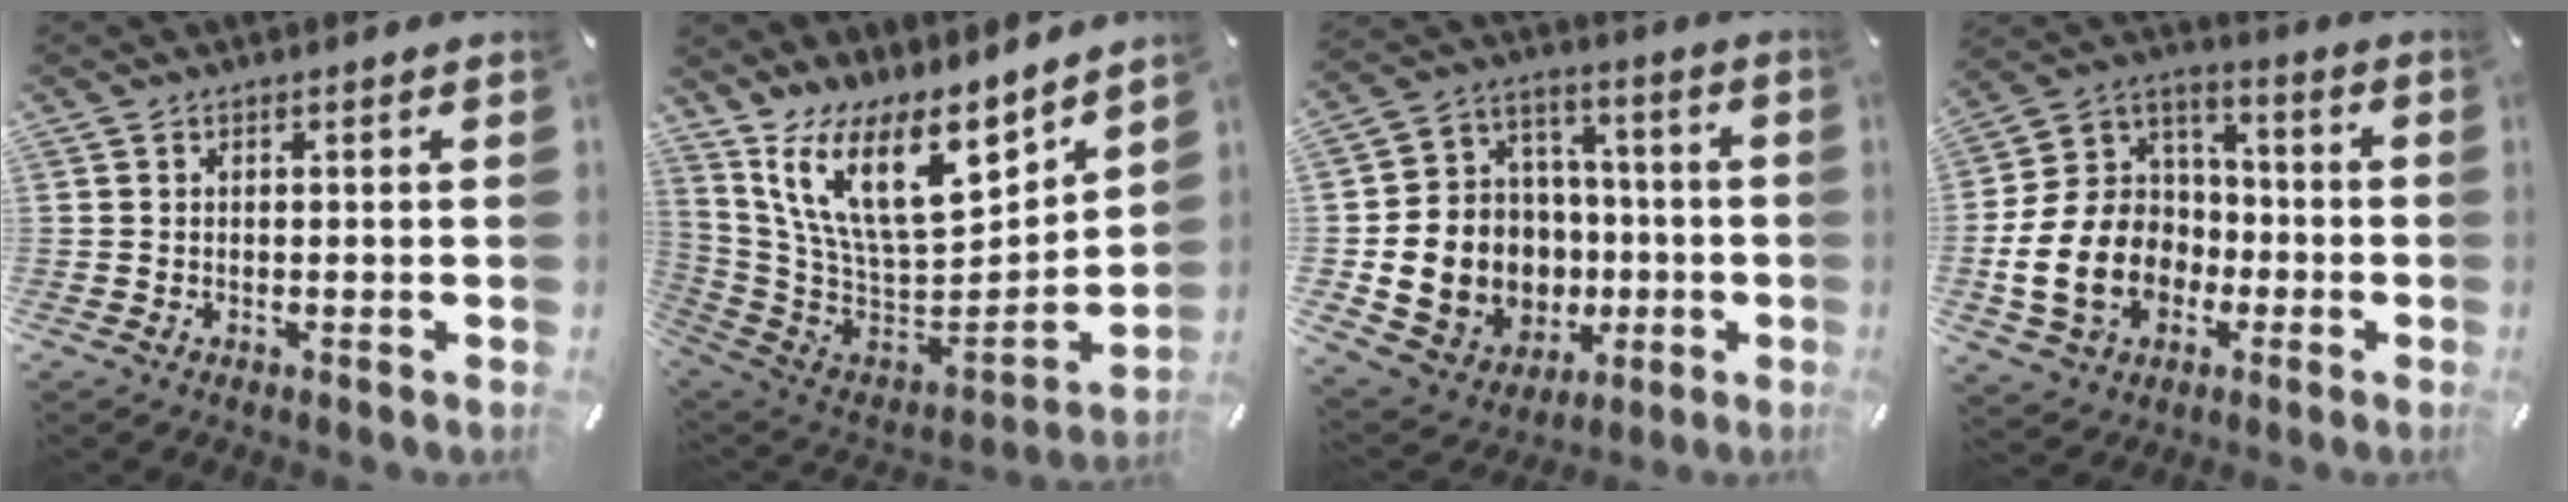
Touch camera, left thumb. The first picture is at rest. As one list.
[{"total": 20.5, "force": [10.6, 10.6, 14.0], "torque": [-0.264, -0.080, 0.188]}, {"total": 16.2, "force": [-3.6, 14.7, 5.8], "torque": [-0.103, 0.008, -0.038]}, {"total": 17.7, "force": [-5.6, 14.0, 9.2], "torque": [-0.204, 0.027, -0.093]}]